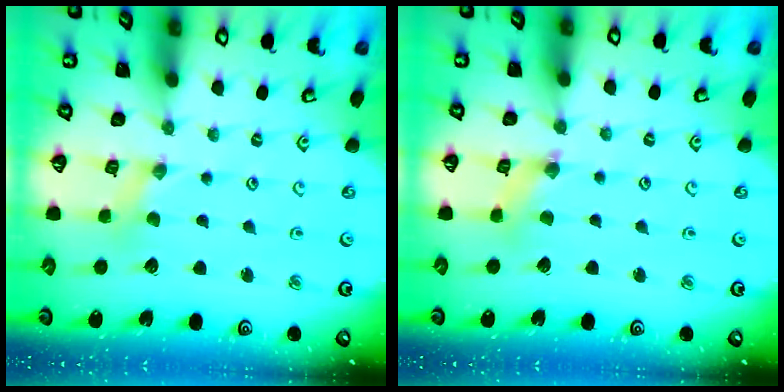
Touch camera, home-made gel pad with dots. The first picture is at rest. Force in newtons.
{"total": 1.9, "press": 1.8, "slide": 0.3}